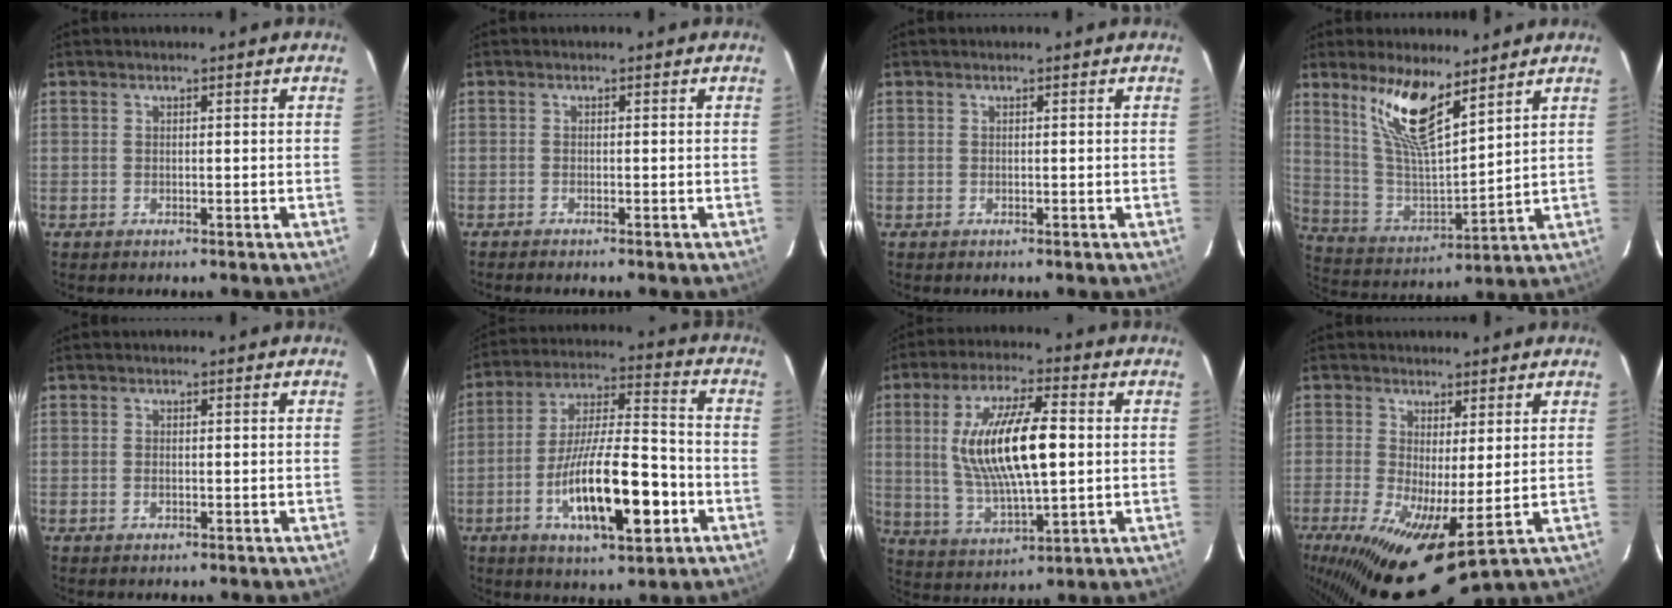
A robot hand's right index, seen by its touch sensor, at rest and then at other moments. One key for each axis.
{"total": 1.3, "fx": -1.2, "fy": 0.0, "fz": 0.5, "tx": -0.018, "ty": -0.005, "tz": -0.020}
{"total": 0.0}
{"total": 13.4, "fx": 8.8, "fy": 3.5, "fz": 9.5, "tx": -0.187, "ty": 0.000, "tz": 0.183}
{"total": 0.7, "fx": -0.3, "fy": 0.4, "fz": 0.5, "tx": -0.009, "ty": 0.001, "tz": -0.006}
{"total": 18.1, "fx": -6.5, "fy": 5.2, "fz": 16.0, "tx": -0.289, "ty": -0.002, "tz": -0.107}
{"total": 16.7, "fx": 1.8, "fy": 5.5, "fz": 15.7, "tx": -0.296, "ty": 0.002, "tz": 0.042}
{"total": 12.6, "fx": -3.1, "fy": 4.5, "fz": 11.3, "tx": -0.221, "ty": -0.029, "tz": -0.051}